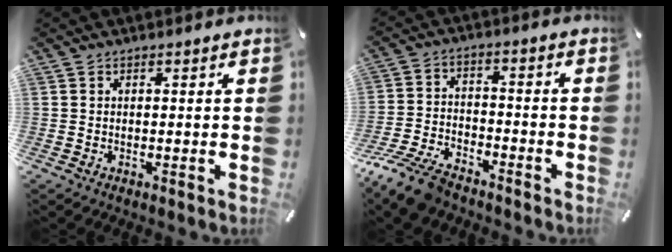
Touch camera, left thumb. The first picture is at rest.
{"total": 10.7, "force": [-8.7, 4.2, 4.7], "torque": [-0.097, 0.040, -0.167]}